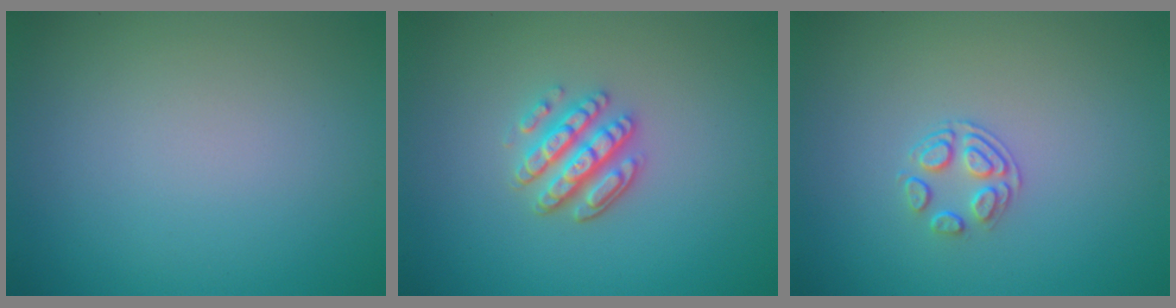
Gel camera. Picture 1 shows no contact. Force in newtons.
{"total": 3.4, "press": 3.0, "slide": 1.6}
{"total": 1.8, "press": 1.2, "slide": 1.4}